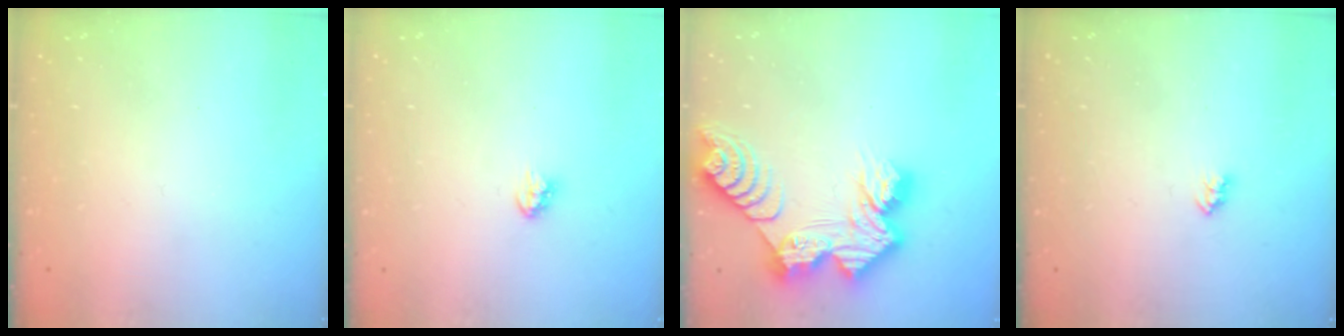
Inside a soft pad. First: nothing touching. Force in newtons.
{"total": 3.4, "press": 3.4, "slide": 0.1}
{"total": 16.2, "press": 16.1, "slide": 1.3}
{"total": 2.3, "press": 2.2, "slide": 0.4}